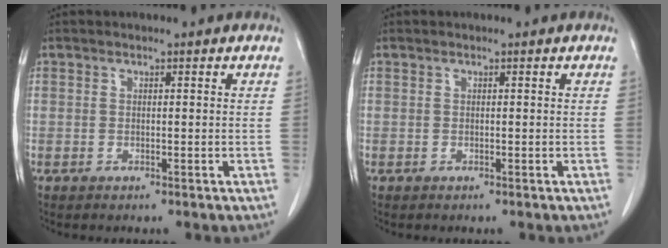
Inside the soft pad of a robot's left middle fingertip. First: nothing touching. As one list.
[{"total": 0.0}]